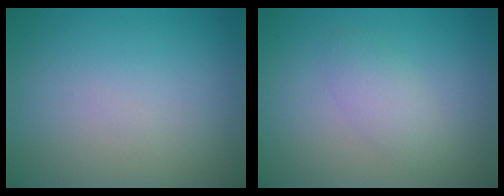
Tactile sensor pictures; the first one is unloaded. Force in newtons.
{"total": 2.1, "press": 2.1, "slide": 0.0}